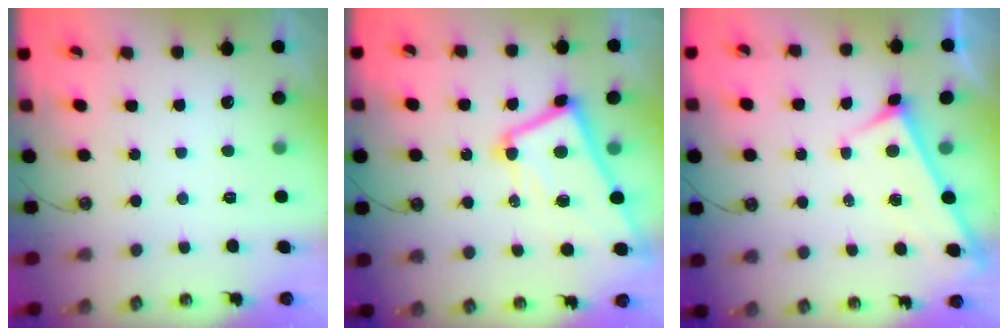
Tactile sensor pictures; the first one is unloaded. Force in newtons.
{"total": 10.4, "press": 10.4, "slide": 1.1}
{"total": 3.0, "press": 3.0, "slide": 0.2}